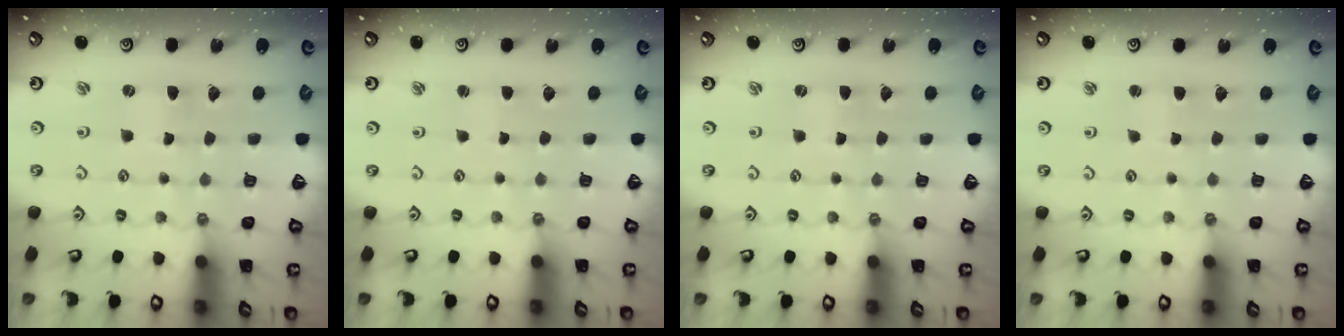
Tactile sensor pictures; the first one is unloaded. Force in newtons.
{"total": 0.8, "press": 0.8, "slide": 0.1}
{"total": 0.0}
{"total": 2.1, "press": 2.0, "slide": 0.3}